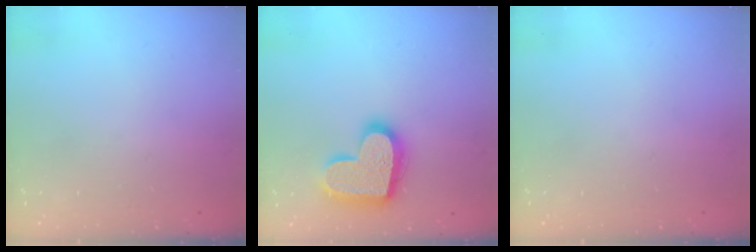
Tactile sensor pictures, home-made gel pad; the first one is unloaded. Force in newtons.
{"total": 18.5, "press": 18.5, "slide": 1.0}
{"total": 0.0}